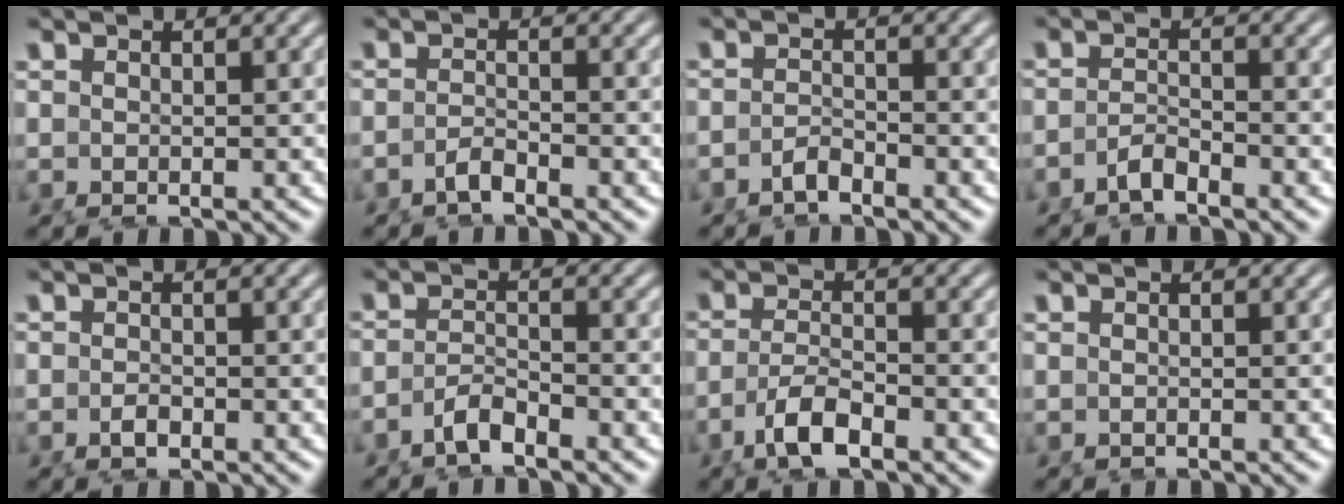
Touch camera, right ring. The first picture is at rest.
{"total": 1.4, "force": [-1.2, -0.5, 0.4], "torque": [-0.002, 0.000, -0.022]}
{"total": 1.4, "force": [-1.3, -0.2, 0.4], "torque": [-0.003, -0.001, -0.023]}
{"total": 1.7, "force": [-1.5, -0.2, 0.7], "torque": [-0.010, -0.003, -0.024]}
{"total": 0.7, "force": [-0.6, 0.1, 0.4], "torque": [-0.006, 0.000, -0.011]}
{"total": 2.1, "force": [-1.7, 0.2, 1.0], "torque": [-0.014, -0.004, -0.026]}
{"total": 3.0, "force": [-1.8, 0.7, 2.3], "torque": [-0.047, -0.016, -0.022]}
{"total": 0.0}